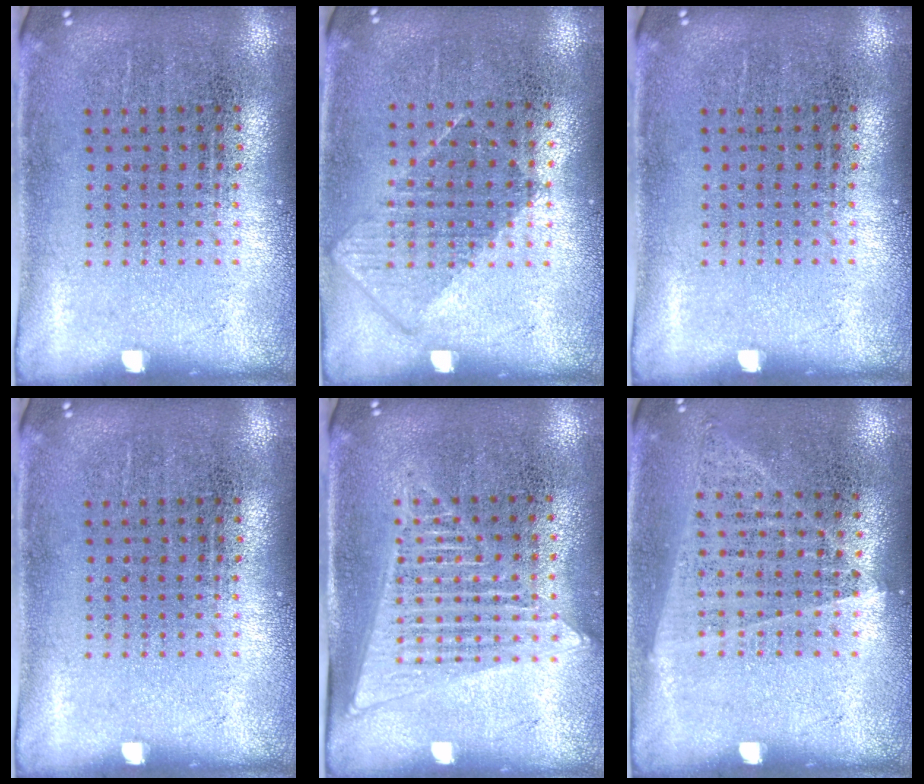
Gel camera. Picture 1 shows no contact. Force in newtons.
{"total": 0.8, "press": 0.7, "slide": 0.4}
{"total": 0.0}
{"total": 0.0}
{"total": 1.6, "press": 1.5, "slide": 0.6}
{"total": 1.0, "press": 0.9, "slide": 0.4}